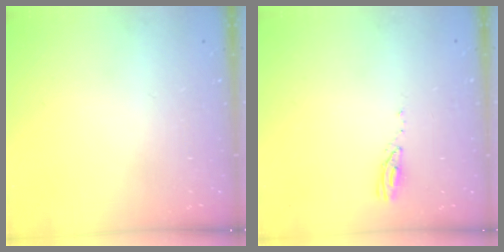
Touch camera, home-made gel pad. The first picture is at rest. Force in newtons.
{"total": 3.0, "press": 2.9, "slide": 0.3}